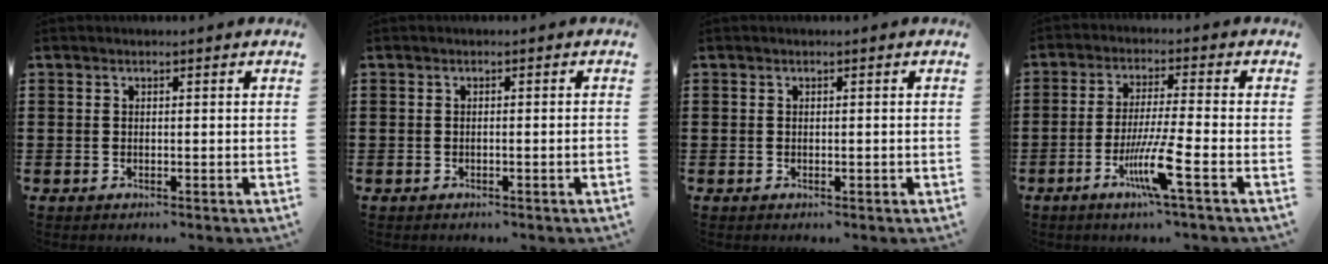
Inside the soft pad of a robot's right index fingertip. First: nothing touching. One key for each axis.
{"total": 0.7, "fx": -0.5, "fy": -0.1, "fz": 0.6, "tx": -0.010, "ty": -0.003, "tz": -0.008}
{"total": 0.0}
{"total": 8.0, "fx": -3.7, "fy": 0.0, "fz": 7.1, "tx": -0.142, "ty": -0.016, "tz": -0.072}